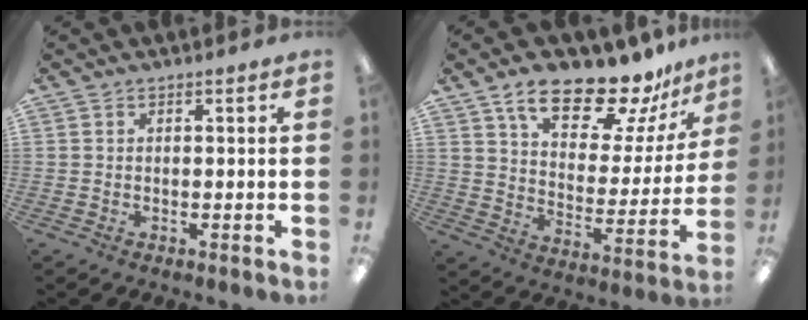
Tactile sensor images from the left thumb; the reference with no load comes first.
{"total": 18.3, "force": [14.1, 6.7, 9.5], "torque": [-0.152, -0.088, 0.240]}